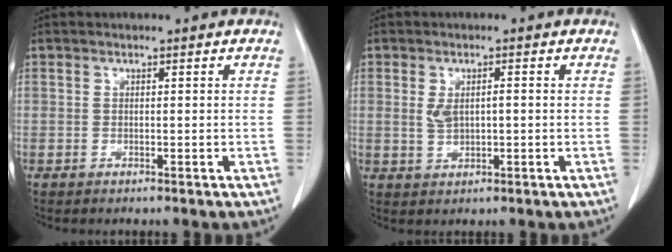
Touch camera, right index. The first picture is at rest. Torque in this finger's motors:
{"motor_torque": [0.13, 0.04, -0.01, 0.02]}